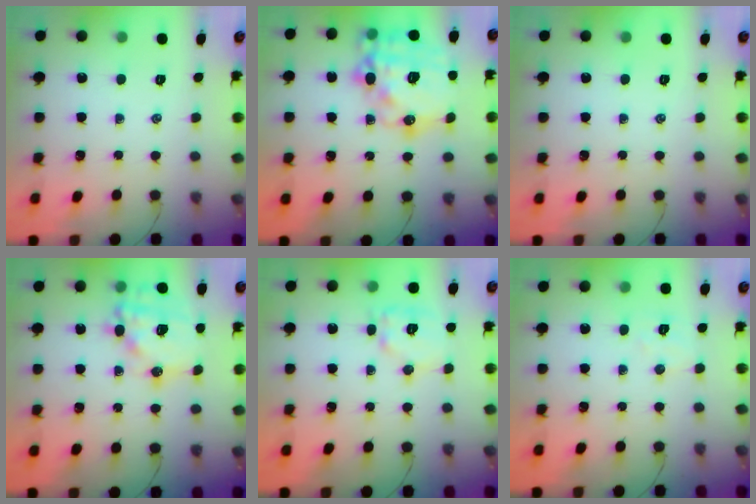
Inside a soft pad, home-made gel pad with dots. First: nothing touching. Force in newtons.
{"total": 24.0, "press": 23.7, "slide": 4.1}
{"total": 0.0}
{"total": 16.0, "press": 15.8, "slide": 2.9}
{"total": 9.7, "press": 9.7, "slide": 0.4}
{"total": 5.2, "press": 5.1, "slide": 1.1}